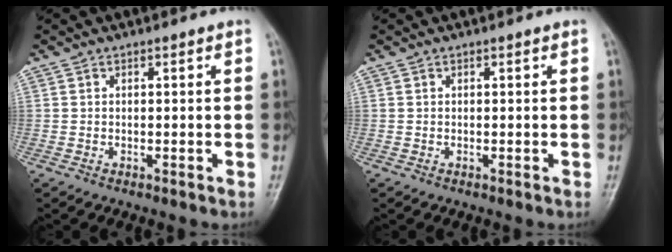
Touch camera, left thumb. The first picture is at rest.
{"total": 0.0}